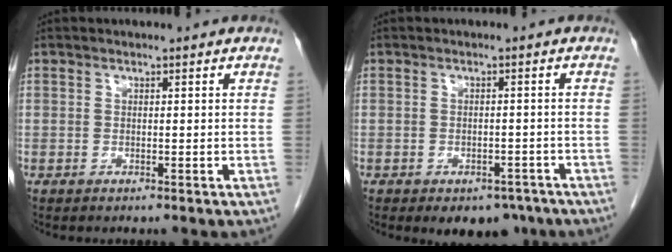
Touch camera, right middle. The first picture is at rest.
{"total": 6.3, "force": [-4.5, 3.6, 2.5], "torque": [-0.016, 0.007, -0.056]}